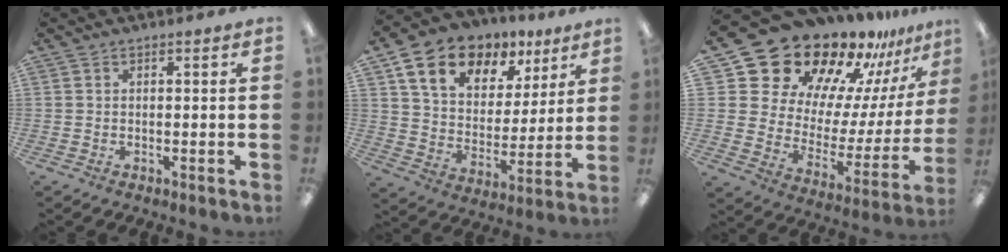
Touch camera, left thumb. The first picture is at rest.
{"total": 14.7, "force": [9.1, 9.4, 6.6], "torque": [-0.119, -0.041, 0.169]}
{"total": 23.4, "force": [20.2, 10.3, 6.0], "torque": [-0.118, -0.168, 0.375]}